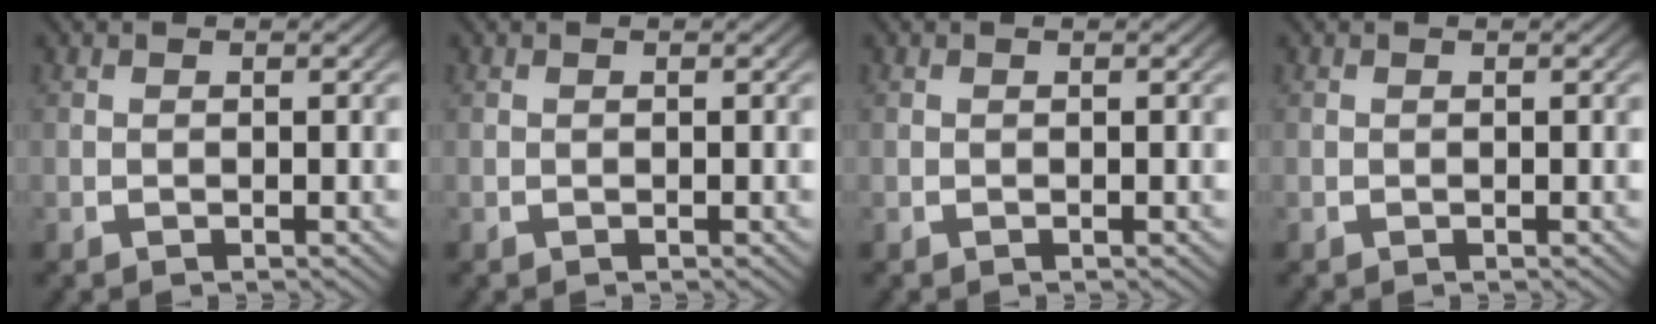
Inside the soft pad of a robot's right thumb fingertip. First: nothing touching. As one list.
[{"total": 0.0}, {"total": 0.0}, {"total": 0.0}]